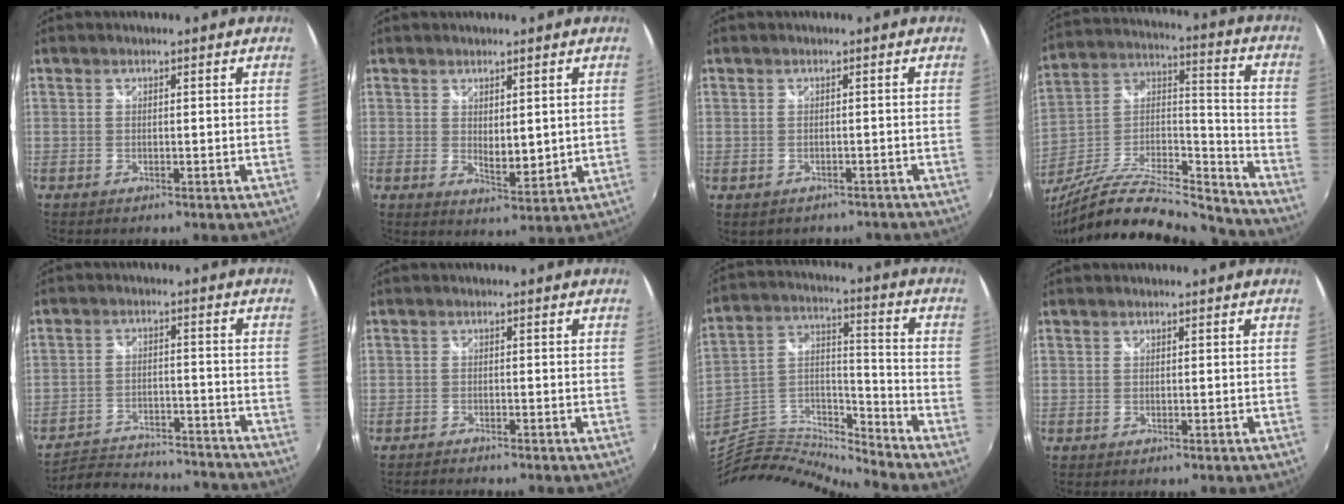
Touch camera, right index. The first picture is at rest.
{"total": 4.8, "force": [1.5, 2.4, 3.9], "torque": [-0.061, -0.012, 0.031]}
{"total": 3.6, "force": [-2.3, 2.4, 1.2], "torque": [-0.026, -0.008, -0.024]}
{"total": 24.1, "force": [-21.0, 4.9, 10.8], "torque": [-0.191, -0.005, -0.352]}
{"total": 19.9, "force": [-18.2, 5.0, 6.2], "torque": [-0.135, 0.009, -0.243]}
{"total": 2.4, "force": [-2.3, 0.1, 0.5], "torque": [-0.026, -0.010, -0.042]}
{"total": 13.1, "force": [-12.9, 0.5, 2.5], "torque": [-0.057, 0.027, -0.264]}
{"total": 0.0}